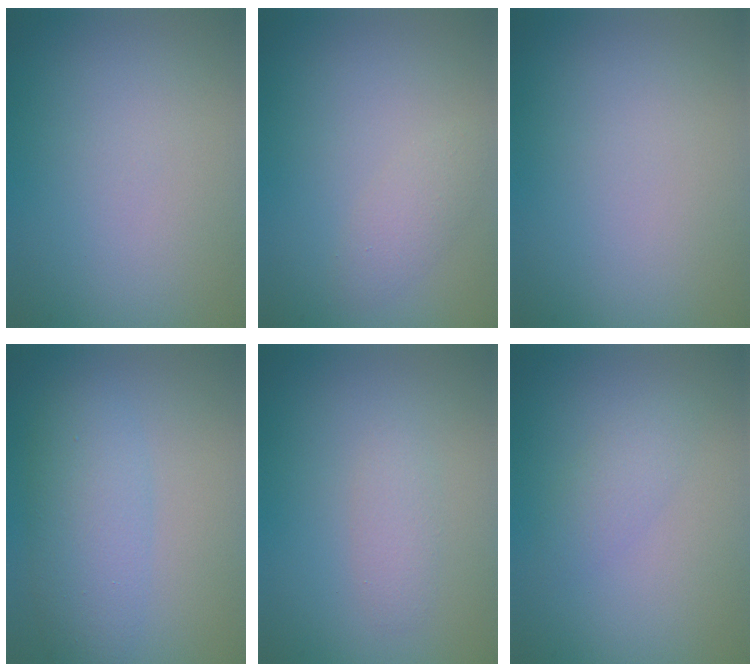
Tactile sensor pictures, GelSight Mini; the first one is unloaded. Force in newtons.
{"total": 1.5, "press": 1.5, "slide": 0.0}
{"total": 0.0}
{"total": 4.3, "press": 4.3, "slide": 0.0}
{"total": 1.4, "press": 1.4, "slide": 0.1}
{"total": 1.6, "press": 1.6, "slide": 0.0}